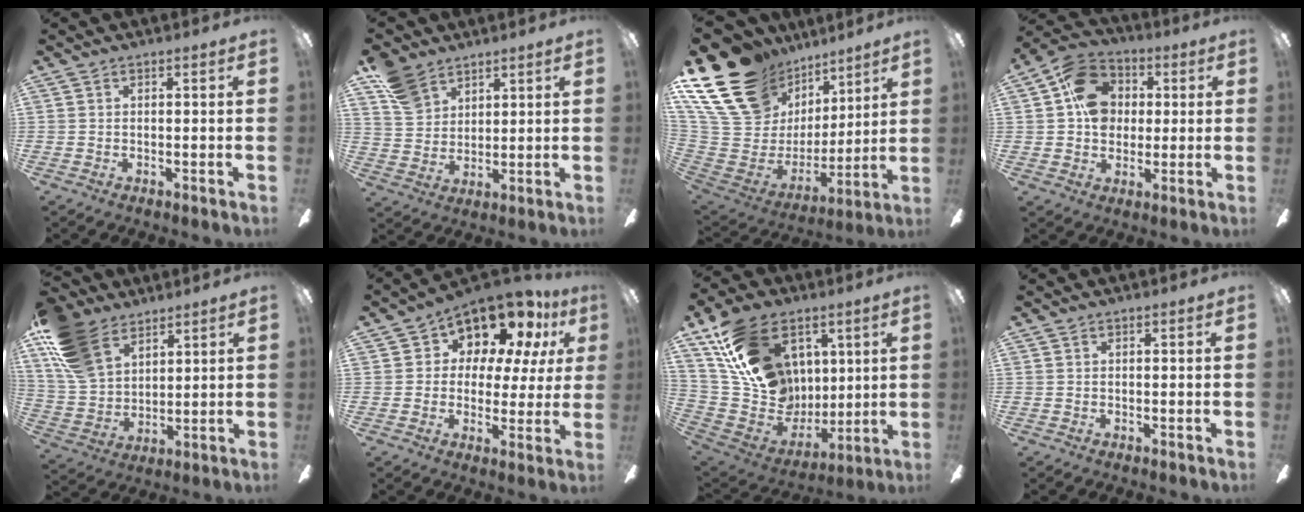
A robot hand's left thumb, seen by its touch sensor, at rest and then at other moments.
{"total": 10.7, "force": [7.4, 6.8, 3.8], "torque": [-0.088, -0.021, 0.148]}
{"total": 24.8, "force": [15.1, 16.0, 11.4], "torque": [-0.231, -0.089, 0.303]}
{"total": 13.3, "force": [2.5, 10.8, 7.4], "torque": [-0.148, 0.023, 0.050]}
{"total": 17.3, "force": [10.3, 10.6, 9.0], "torque": [-0.213, -0.033, 0.201]}
{"total": 12.2, "force": [9.5, 6.0, 4.8], "torque": [-0.088, -0.079, 0.170]}
{"total": 23.5, "force": [9.8, 16.5, 13.4], "torque": [-0.259, -0.035, 0.193]}
{"total": 0.0}